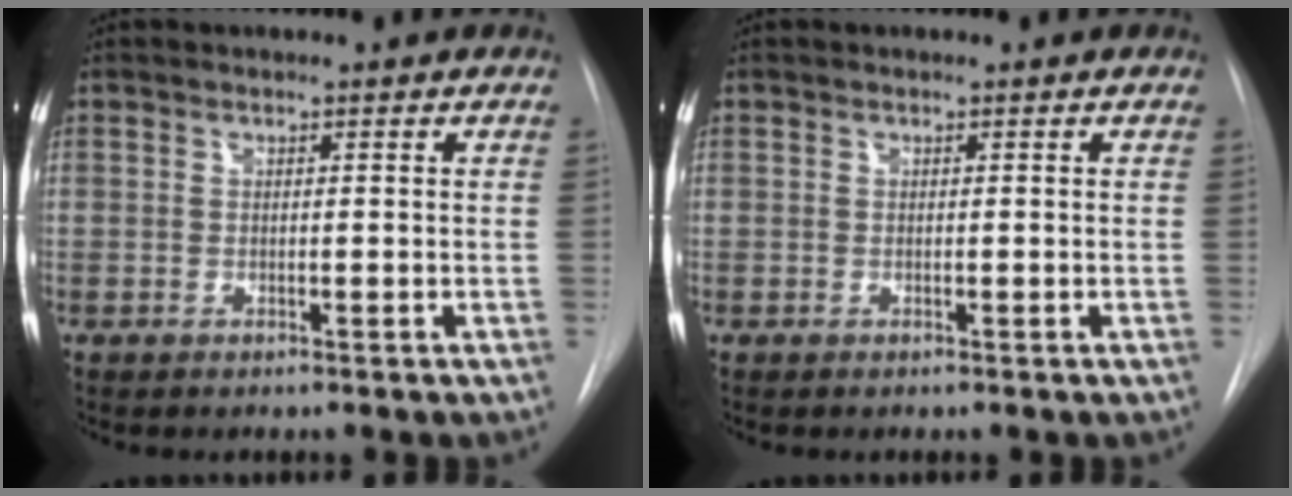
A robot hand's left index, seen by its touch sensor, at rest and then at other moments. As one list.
[{"total": 0.0}]